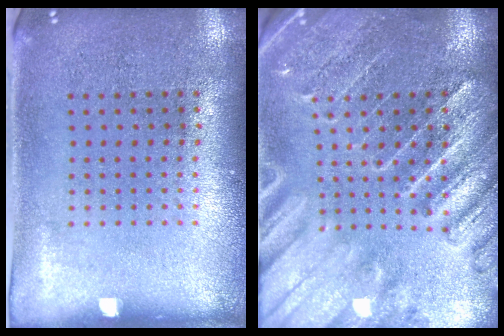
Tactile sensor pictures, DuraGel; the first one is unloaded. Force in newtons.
{"total": 3.0, "press": 2.9, "slide": 0.8}